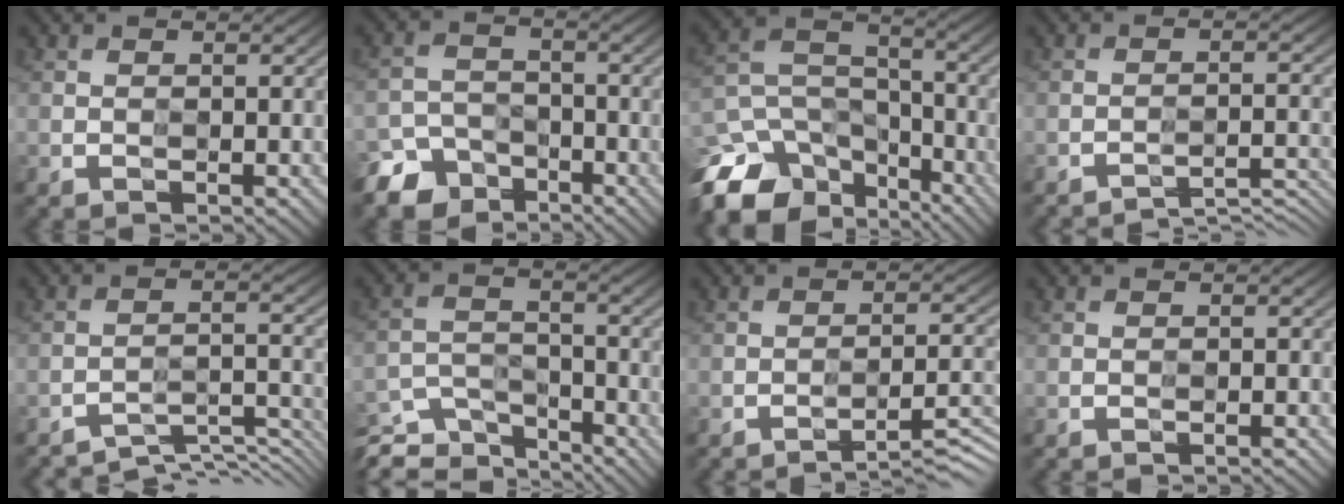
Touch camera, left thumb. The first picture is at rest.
{"total": 4.9, "force": [-3.9, 3.0, -0.2], "torque": [0.011, 0.001, -0.082]}
{"total": 11.3, "force": [-8.4, 6.6, 3.5], "torque": [-0.088, -0.008, -0.161]}
{"total": 4.3, "force": [-4.3, -0.5, 0.0], "torque": [0.006, 0.014, -0.067]}
{"total": 5.4, "force": [-5.4, -0.2, 0.2], "torque": [-0.001, 0.003, -0.082]}
{"total": 6.7, "force": [-6.4, 1.7, 1.0], "torque": [-0.017, -0.007, -0.122]}
{"total": 4.0, "force": [-3.6, -0.3, 1.7], "torque": [-0.022, 0.008, -0.057]}
{"total": 1.2, "force": [-1.2, -0.2, 0.2], "torque": [0.001, 0.001, -0.023]}